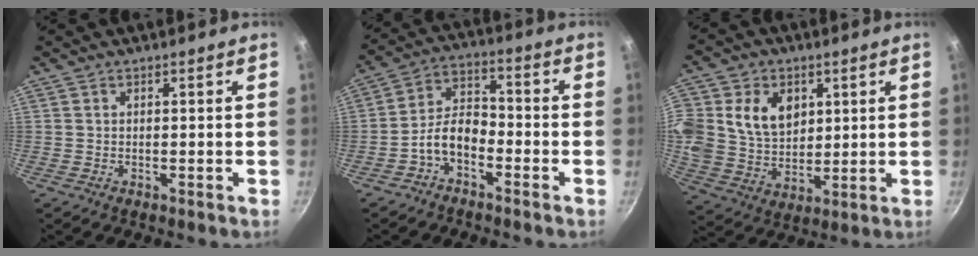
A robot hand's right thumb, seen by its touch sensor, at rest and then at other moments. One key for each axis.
{"total": 7.3, "fx": -3.8, "fy": 4.1, "fz": 4.7, "tx": -0.074, "ty": 0.050, "tz": -0.079}
{"total": 16.1, "fx": 4.2, "fy": 12.7, "fz": 9.0, "tx": -0.171, "ty": -0.004, "tz": 0.081}